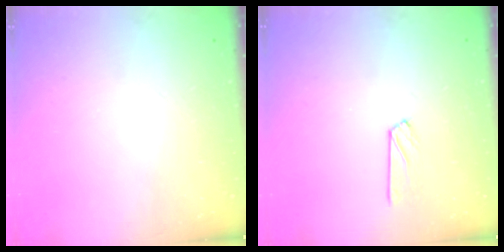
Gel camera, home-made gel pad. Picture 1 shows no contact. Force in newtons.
{"total": 3.0, "press": 3.0, "slide": 0.3}